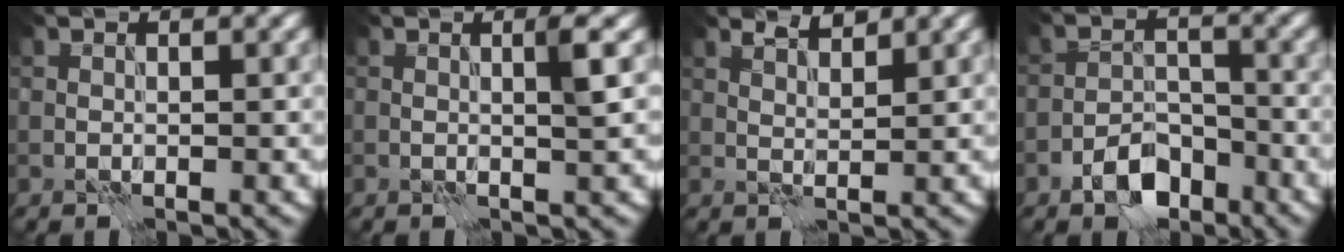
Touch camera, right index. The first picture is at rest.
{"total": 1.6, "force": [0.5, 0.0, 1.5], "torque": [-0.027, 0.001, 0.006]}
{"total": 2.2, "force": [1.9, 0.3, 0.9], "torque": [-0.010, -0.003, 0.035]}
{"total": 4.2, "force": [-2.9, 2.3, 2.2], "torque": [-0.030, 0.004, -0.055]}